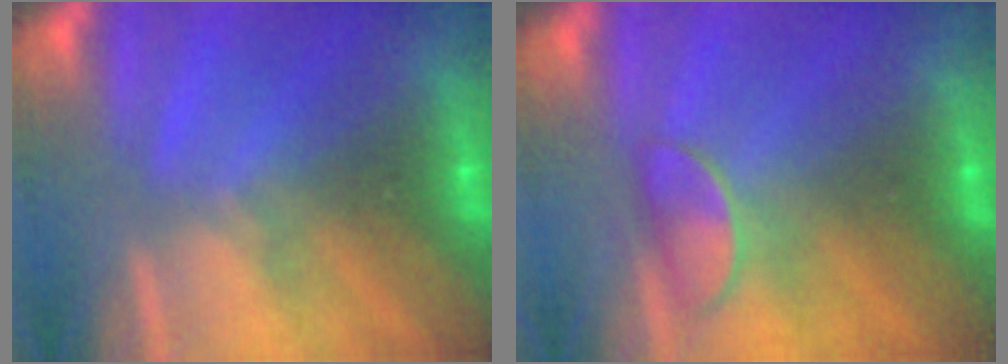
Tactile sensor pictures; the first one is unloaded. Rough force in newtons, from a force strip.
{"total": 2.5}